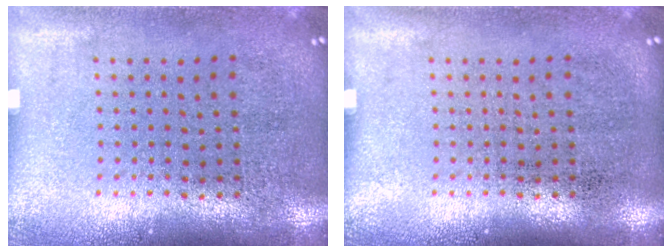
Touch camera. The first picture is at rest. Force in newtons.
{"total": 0.0}